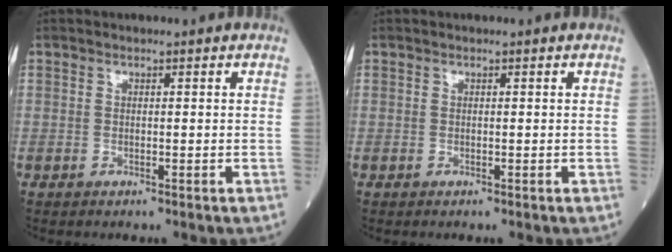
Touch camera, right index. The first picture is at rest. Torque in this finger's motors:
{"motor_torque": [0.00, 0.00, 0.00, -0.01]}